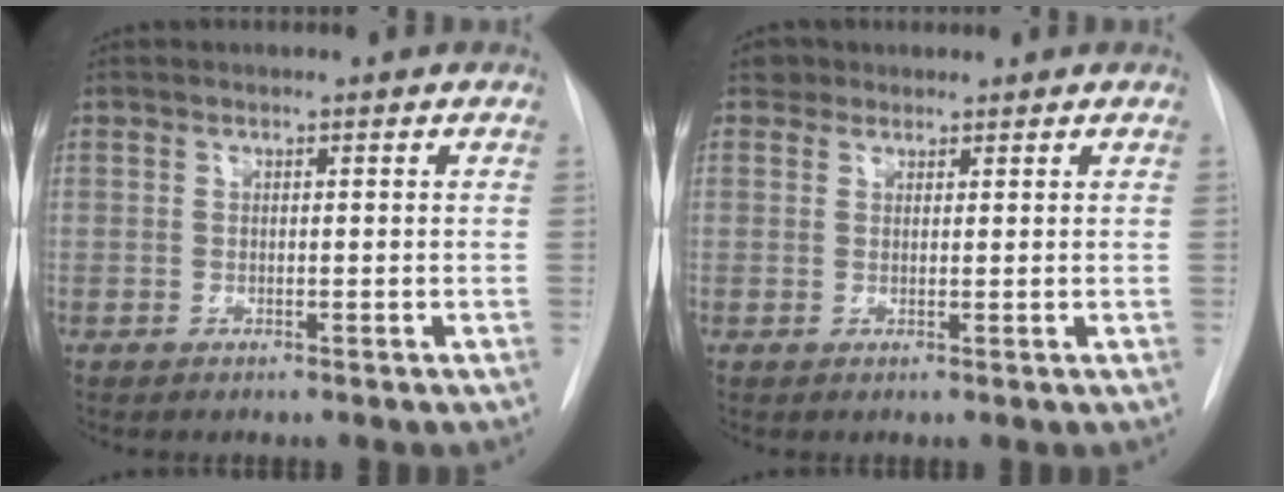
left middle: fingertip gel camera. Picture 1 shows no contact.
{"total": 1.9, "force": [1.4, 1.3, -0.1], "torque": [0.005, 0.008, 0.017]}